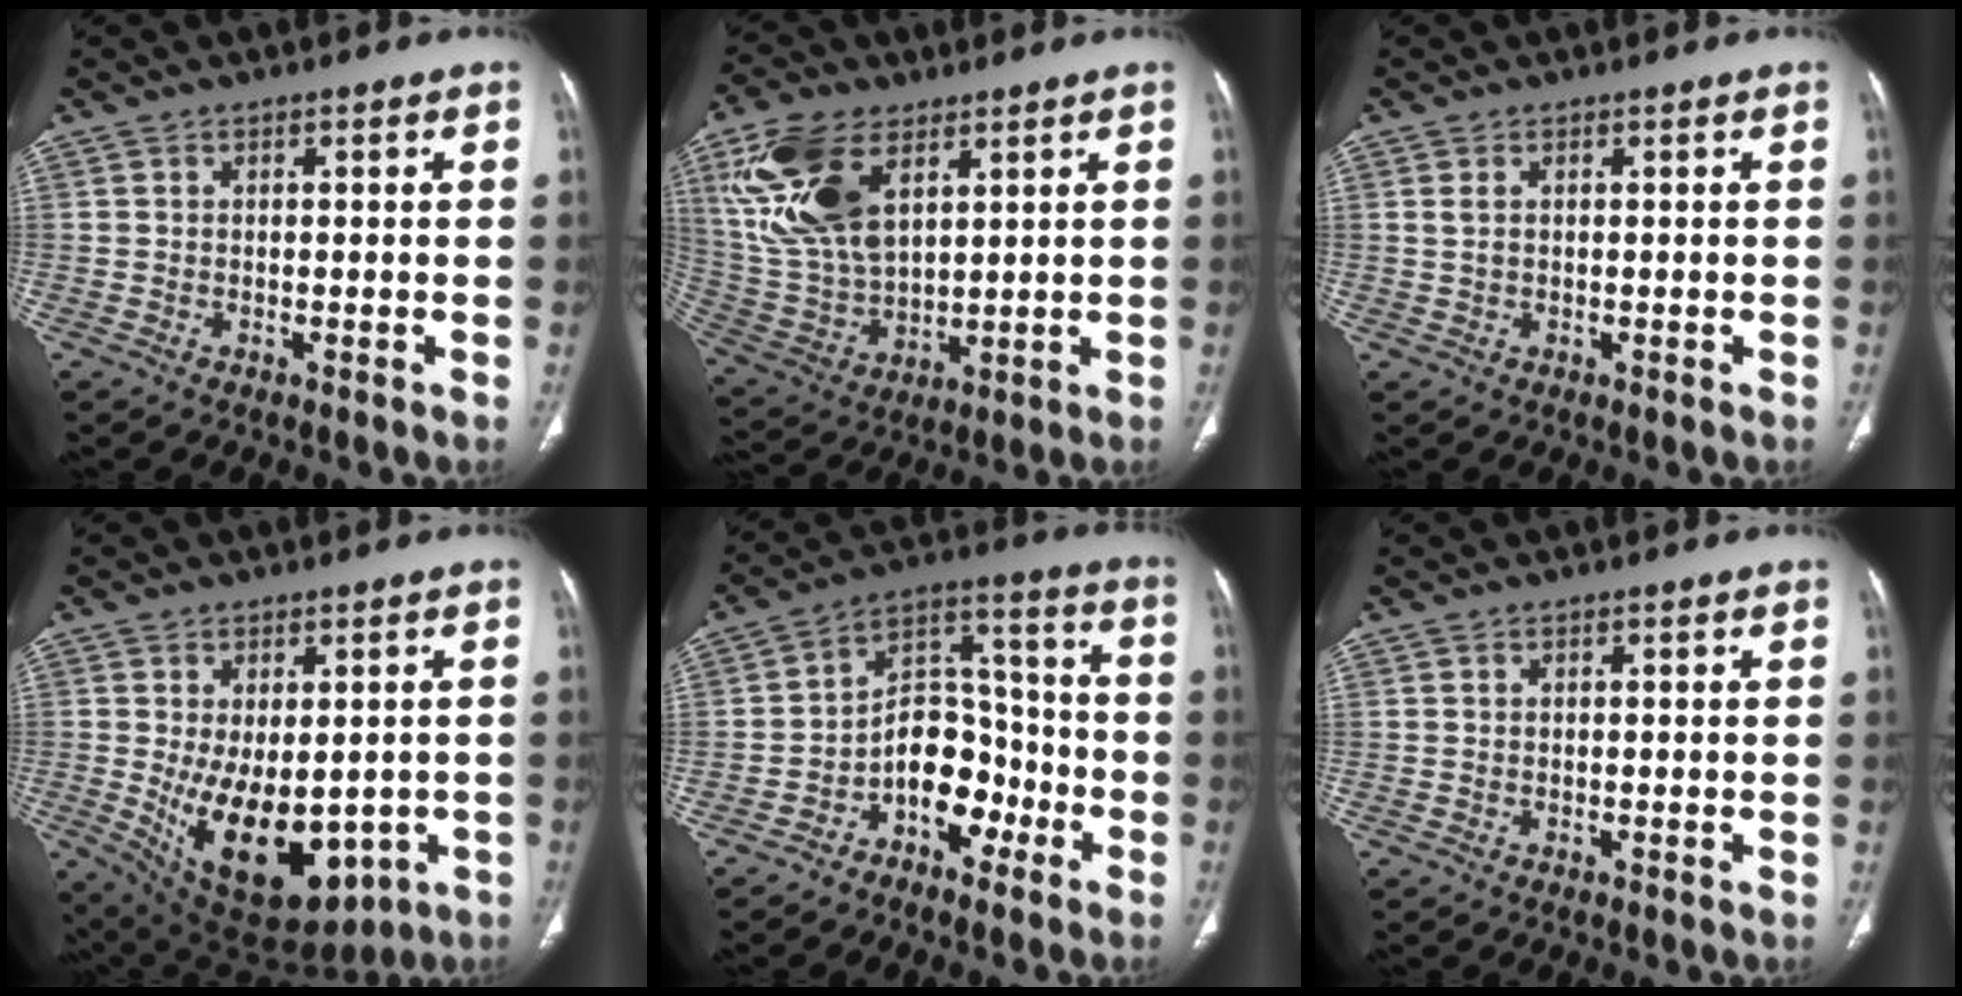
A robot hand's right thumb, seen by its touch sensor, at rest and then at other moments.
{"total": 17.7, "force": [7.6, 9.7, 12.7], "torque": [-0.251, -0.021, 0.158]}
{"total": 1.4, "force": [0.5, 0.7, 1.0], "torque": [-0.028, 0.005, 0.015]}
{"total": 17.1, "force": [-3.5, 9.8, 13.6], "torque": [-0.202, -0.020, -0.021]}
{"total": 11.1, "force": [-5.2, 7.4, 6.5], "torque": [-0.061, 0.069, -0.090]}
{"total": 0.0}